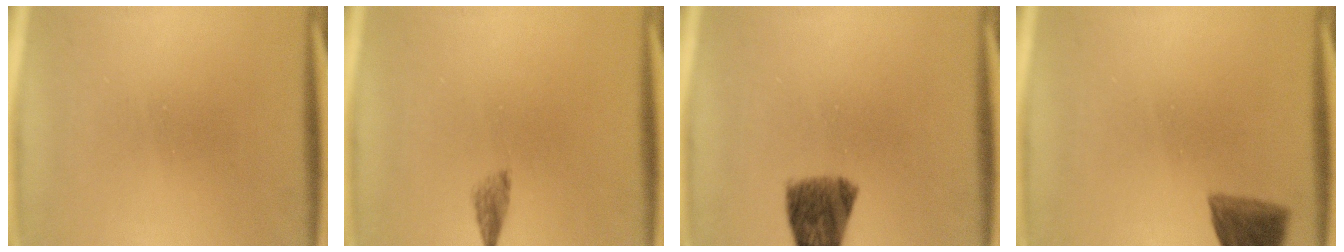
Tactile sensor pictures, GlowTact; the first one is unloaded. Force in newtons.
{"total": 3.0}
{"total": 8.5}
{"total": 6.3}